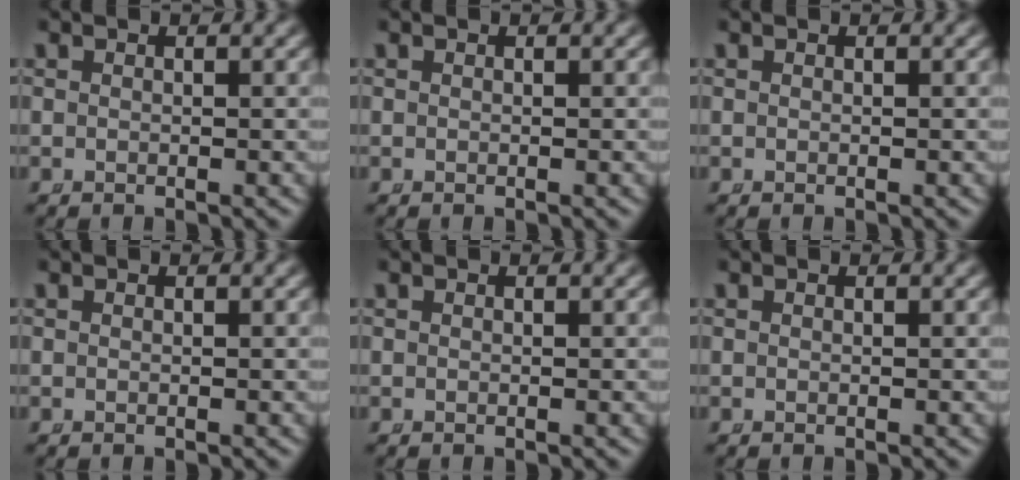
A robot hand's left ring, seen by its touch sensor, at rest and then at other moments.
{"total": 0.0}
{"total": 0.0}
{"total": 0.0}
{"total": 0.0}
{"total": 0.0}